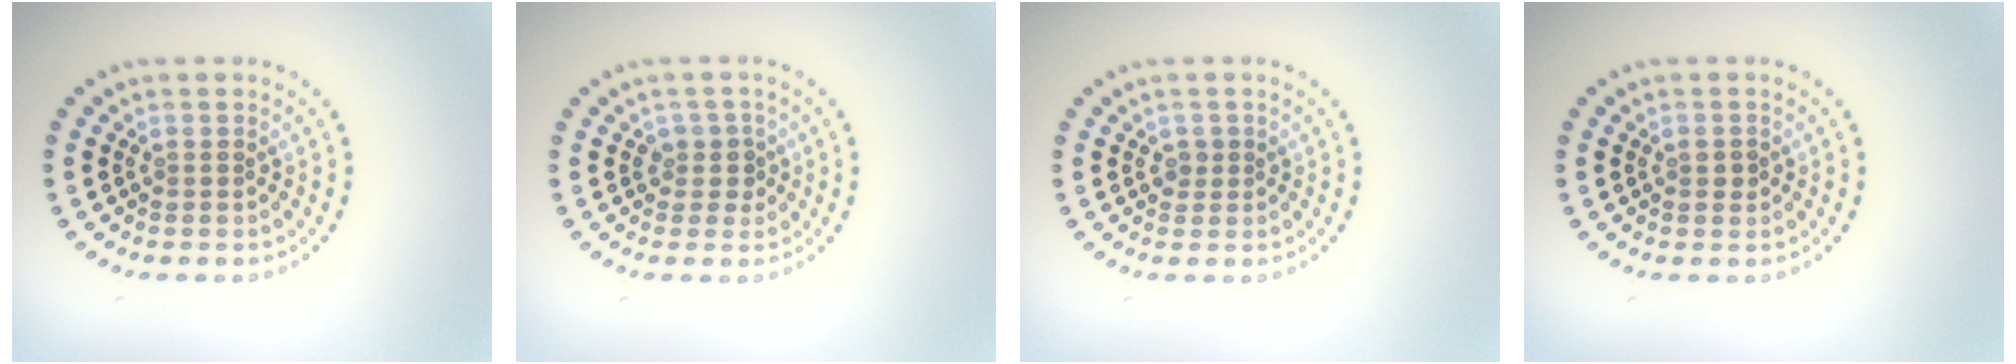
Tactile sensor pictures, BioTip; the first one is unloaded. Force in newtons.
{"total": 1.7, "press": 1.5, "slide": 1.0}
{"total": 0.9, "press": 0.8, "slide": 0.4}
{"total": 1.0, "press": 1.0, "slide": 0.1}